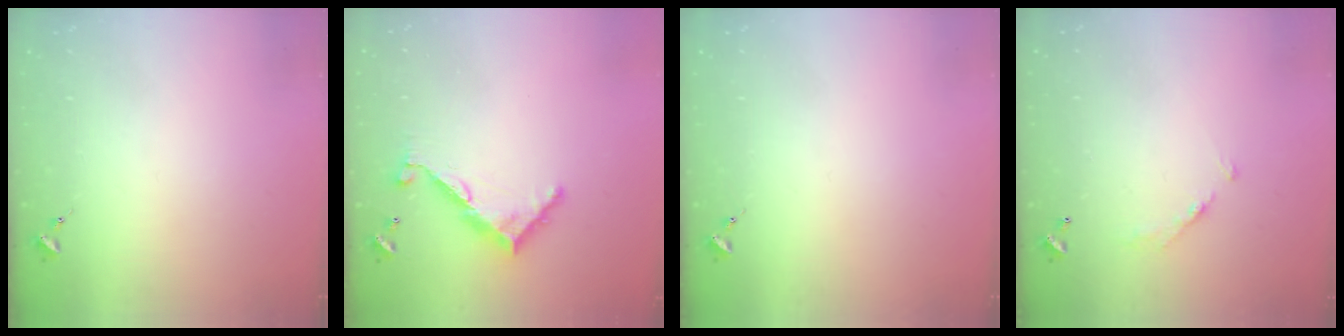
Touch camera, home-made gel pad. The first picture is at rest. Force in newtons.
{"total": 9.0, "press": 9.0, "slide": 0.7}
{"total": 0.0}
{"total": 6.5, "press": 6.5, "slide": 0.4}